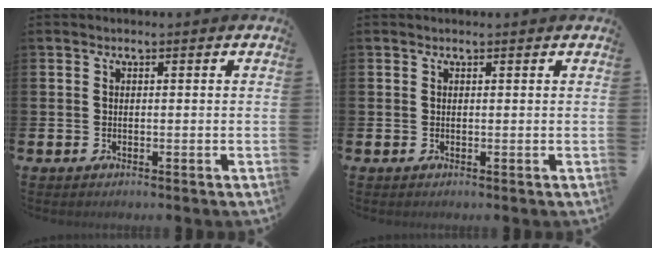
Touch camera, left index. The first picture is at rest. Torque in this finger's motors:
{"motor_torque": [0.92, -1.24, 0.19, 0.00]}